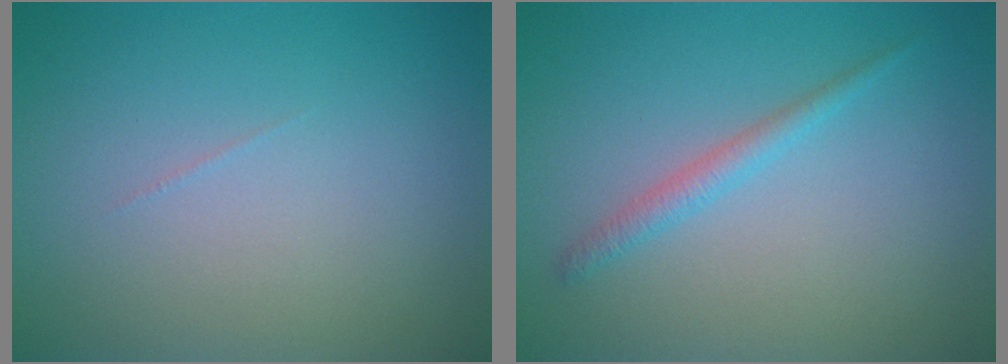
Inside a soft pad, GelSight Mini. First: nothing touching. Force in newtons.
{"total": 1.6, "press": 1.6, "slide": 0.2}